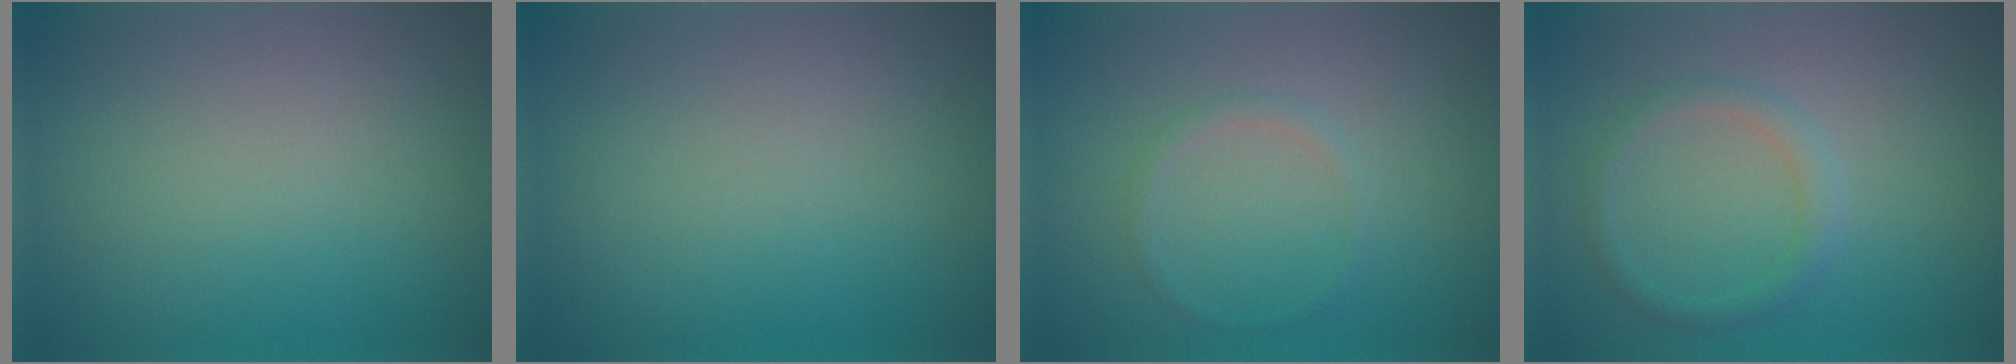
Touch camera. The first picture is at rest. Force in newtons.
{"total": 0.0}
{"total": 1.0, "press": 1.0, "slide": 0.1}
{"total": 1.7, "press": 1.7, "slide": 0.1}